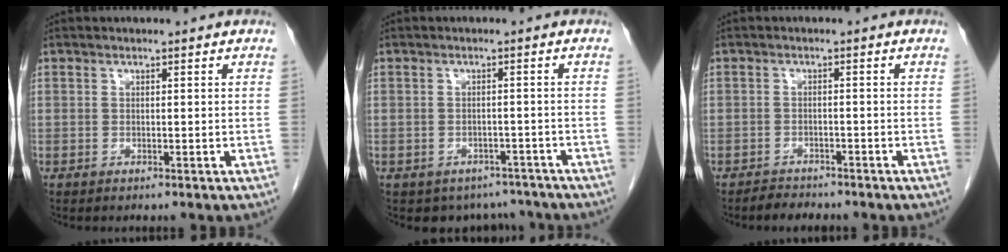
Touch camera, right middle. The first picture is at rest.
{"total": 6.0, "force": [-5.0, 3.2, 0.1], "torque": [0.011, 0.014, -0.057]}
{"total": 2.5, "force": [-2.3, 0.8, 0.3], "torque": [-0.015, -0.004, -0.036]}